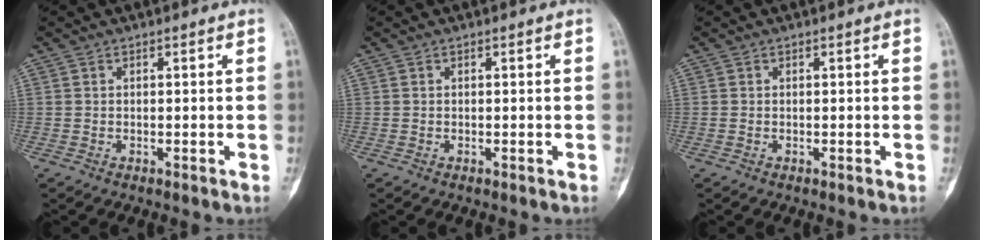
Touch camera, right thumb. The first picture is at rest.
{"total": 0.0}
{"total": 0.0}